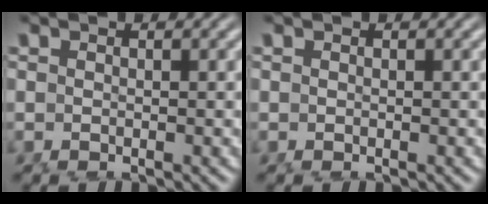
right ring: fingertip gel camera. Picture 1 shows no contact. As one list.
[{"total": 0.0}]